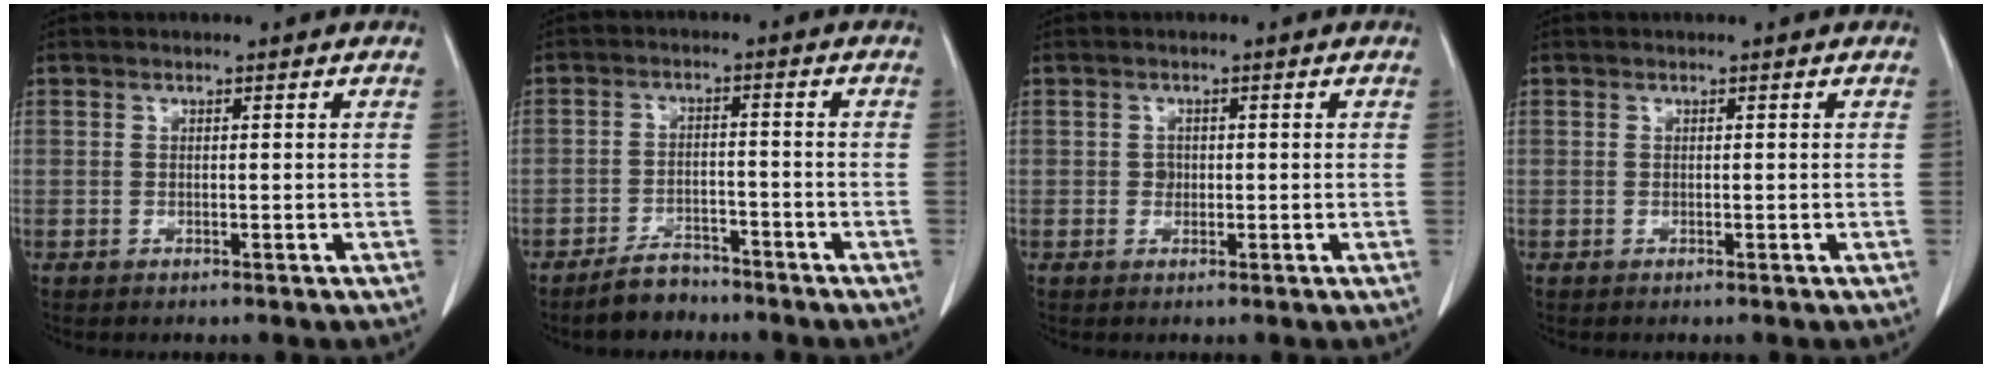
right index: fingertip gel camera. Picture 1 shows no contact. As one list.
[{"total": 5.6, "force": [-4.7, 2.4, 1.8], "torque": [-0.037, 0.001, -0.078]}, {"total": 1.8, "force": [-0.1, 1.5, 0.9], "torque": [-0.014, 0.006, 0.001]}, {"total": 0.0}]